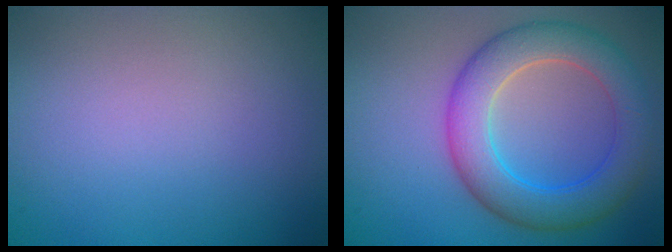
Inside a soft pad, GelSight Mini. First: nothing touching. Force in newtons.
{"total": 5.7, "press": 5.7, "slide": 0.5}